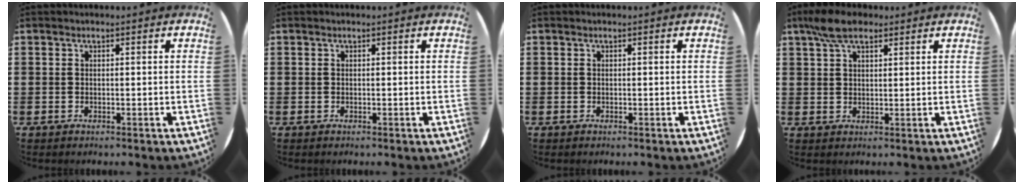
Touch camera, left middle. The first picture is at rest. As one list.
[{"total": 0.0}, {"total": 0.0}, {"total": 5.5, "force": [4.0, 2.5, 2.8], "torque": [-0.057, 0.001, 0.073]}]